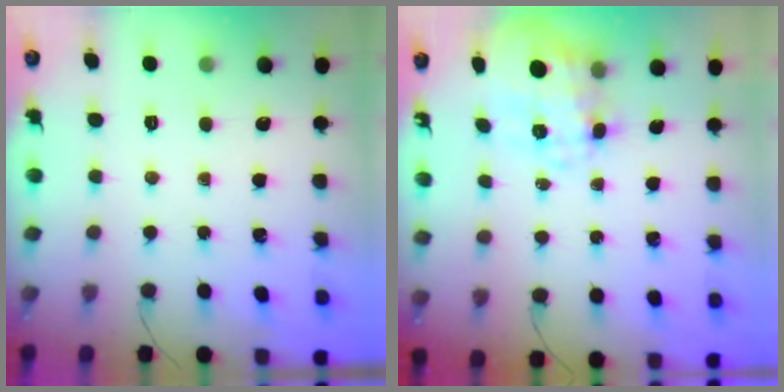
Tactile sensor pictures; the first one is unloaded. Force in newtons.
{"total": 9.3, "press": 9.2, "slide": 1.4}